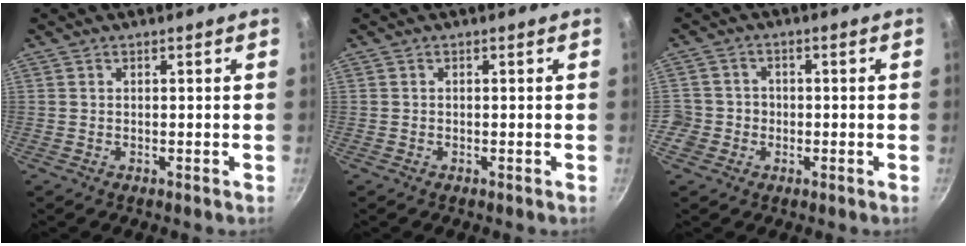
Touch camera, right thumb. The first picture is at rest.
{"total": 0.0}
{"total": 4.4, "force": [-1.2, 4.2, 0.2], "torque": [0.028, 0.017, -0.028]}